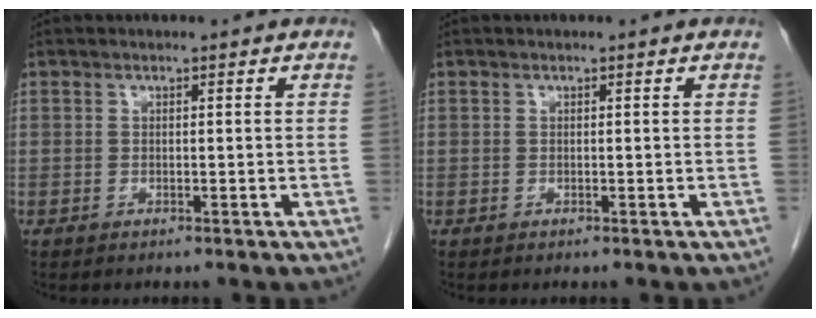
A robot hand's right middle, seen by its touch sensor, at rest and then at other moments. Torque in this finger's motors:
{"motor_torque": [0.02, -0.03, 0.00, 0.00]}